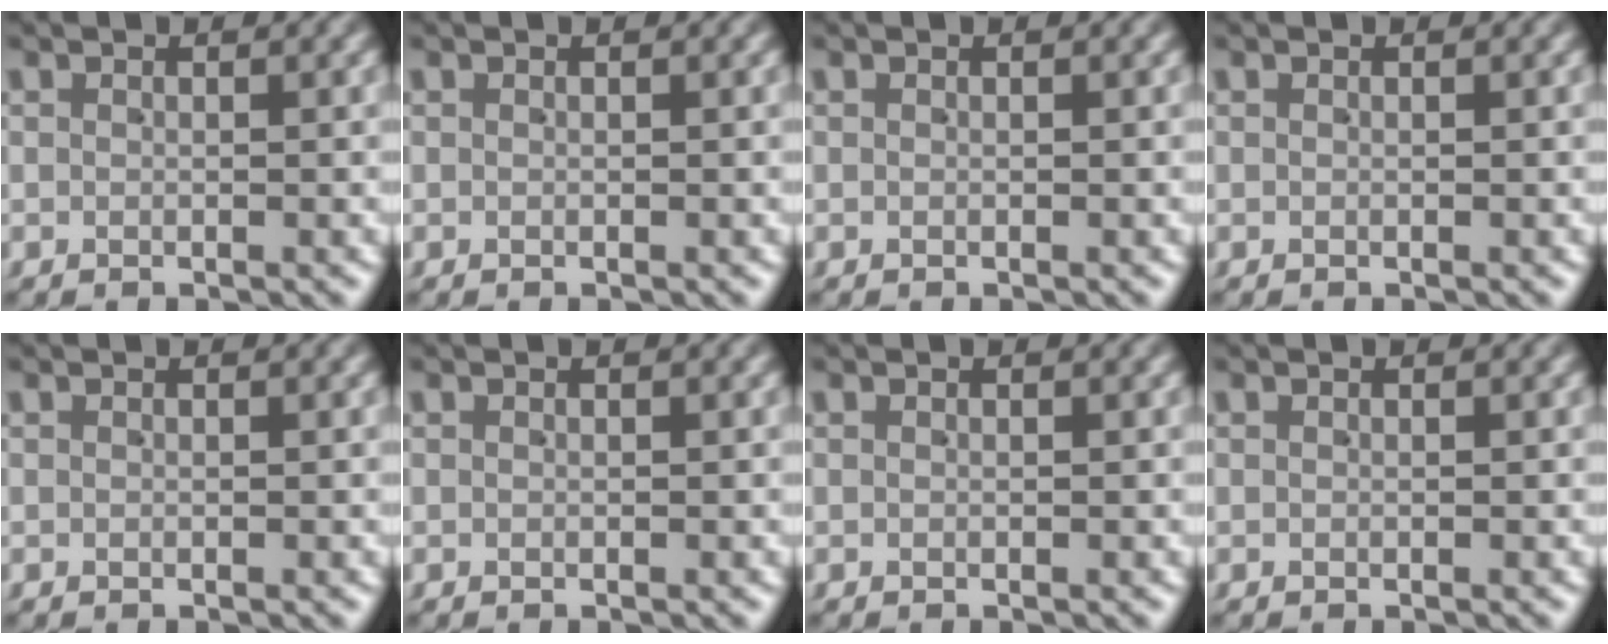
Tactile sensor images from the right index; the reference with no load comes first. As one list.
[{"total": 0.0}, {"total": 0.0}, {"total": 0.0}, {"total": 0.0}, {"total": 0.0}, {"total": 0.0}, {"total": 0.0}]